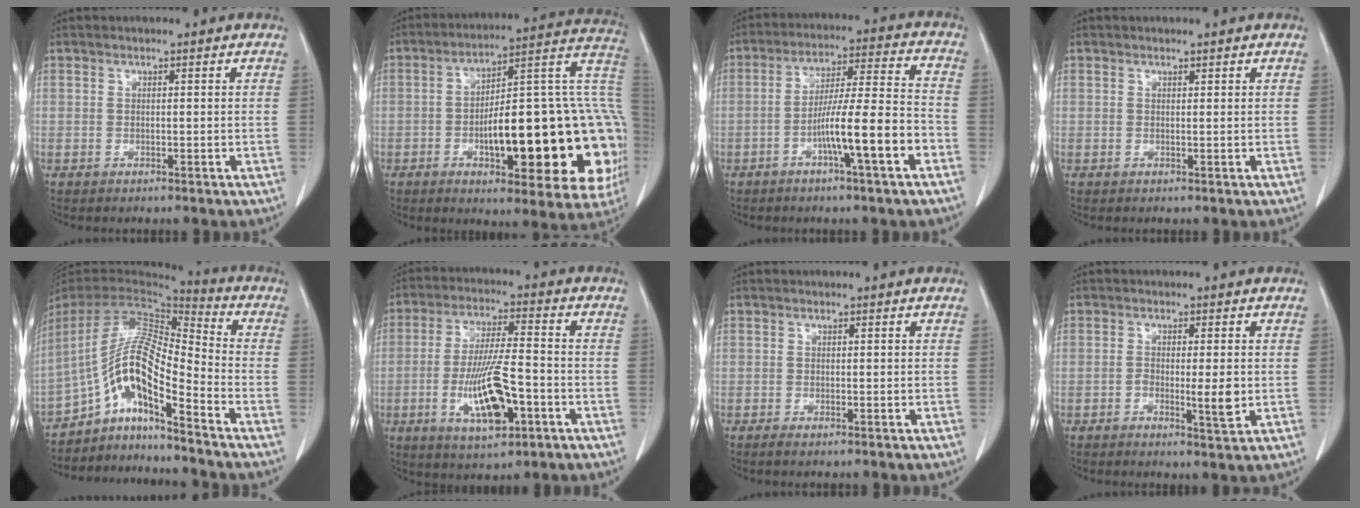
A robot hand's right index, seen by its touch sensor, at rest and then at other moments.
{"total": 28.8, "force": [-4.9, 7.3, 27.4], "torque": [-0.289, 0.029, -0.062]}
{"total": 11.6, "force": [-4.8, 0.1, 10.6], "torque": [-0.181, 0.010, -0.080]}
{"total": 0.0}
{"total": 13.7, "force": [-8.6, 1.8, 10.5], "torque": [-0.203, 0.021, -0.155]}
{"total": 11.8, "force": [-3.9, 2.7, 10.8], "torque": [-0.207, -0.006, -0.062]}
{"total": 0.9, "force": [-0.7, 0.0, 0.6], "torque": [-0.013, -0.002, -0.012]}
{"total": 3.8, "force": [-0.6, 0.6, 3.7], "torque": [-0.059, -0.005, -0.008]}